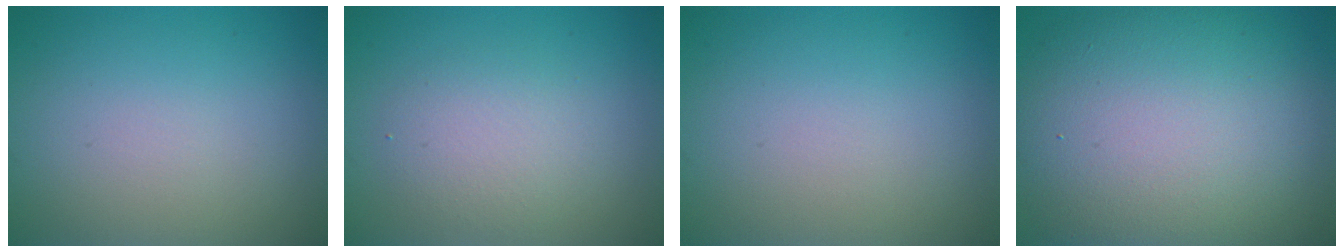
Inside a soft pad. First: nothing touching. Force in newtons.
{"total": 2.8, "press": 2.8, "slide": 0.1}
{"total": 0.0}
{"total": 14.0, "press": 14.0, "slide": 0.6}